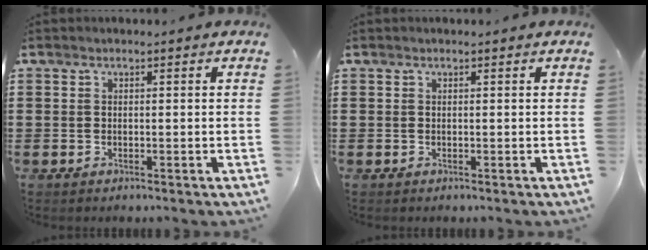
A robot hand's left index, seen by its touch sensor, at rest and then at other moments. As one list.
[{"total": 0.0}]